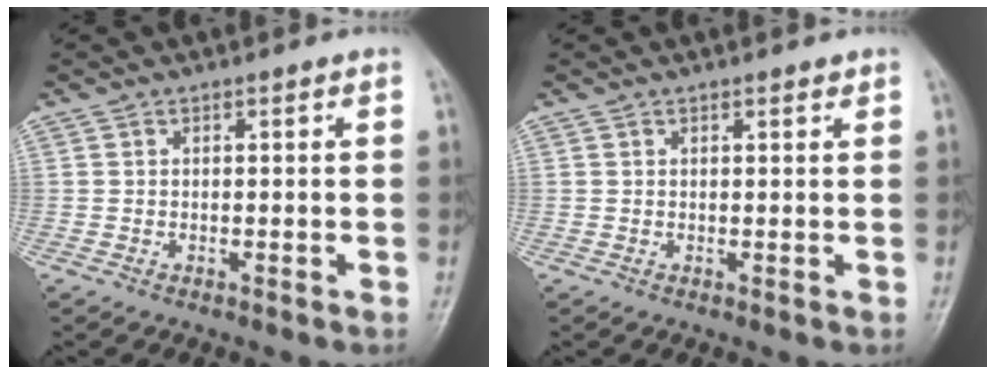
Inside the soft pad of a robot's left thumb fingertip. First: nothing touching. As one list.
[{"total": 1.0, "force": [0.8, 0.3, 0.6], "torque": [-0.010, -0.004, 0.011]}]